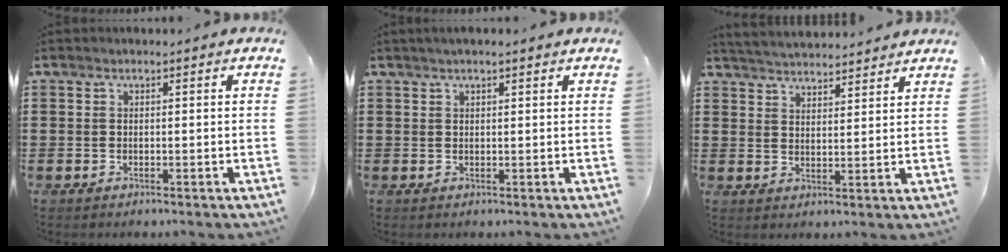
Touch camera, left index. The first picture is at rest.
{"total": 1.3, "force": [0.9, 0.1, 0.9], "torque": [-0.017, 0.002, 0.017]}
{"total": 4.0, "force": [4.0, 0.0, 0.3], "torque": [-0.019, -0.017, 0.073]}